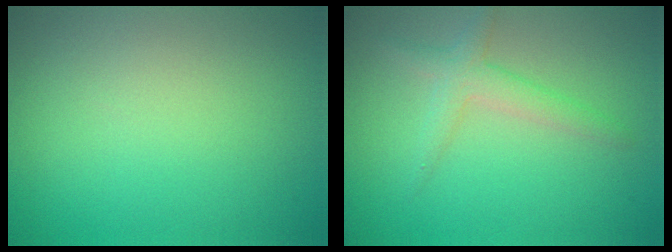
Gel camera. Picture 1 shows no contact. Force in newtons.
{"total": 2.3, "press": 2.3, "slide": 0.1}